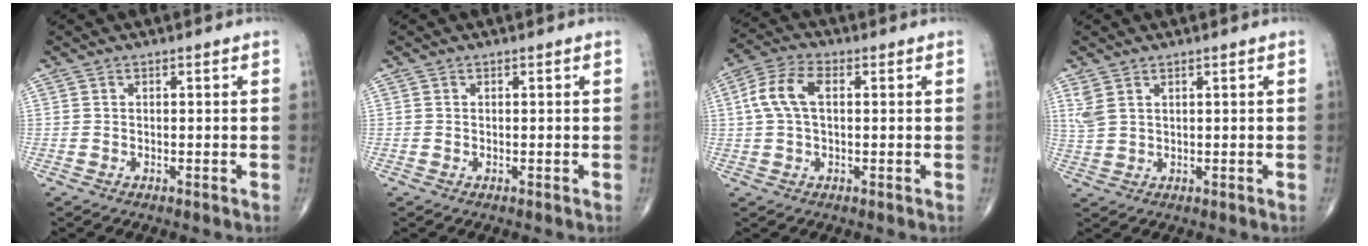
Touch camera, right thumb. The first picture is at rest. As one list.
[{"total": 0.0}, {"total": 7.7, "force": [1.3, 4.3, 6.3], "torque": [-0.141, 0.023, 0.022]}, {"total": 3.1, "force": [1.7, 1.6, 2.1], "torque": [-0.049, 0.001, 0.047]}]